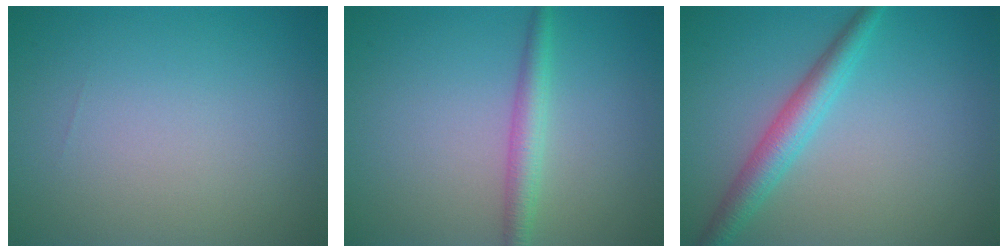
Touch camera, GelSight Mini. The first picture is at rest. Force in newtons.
{"total": 2.4, "press": 2.4, "slide": 0.1}
{"total": 3.4, "press": 3.4, "slide": 0.0}